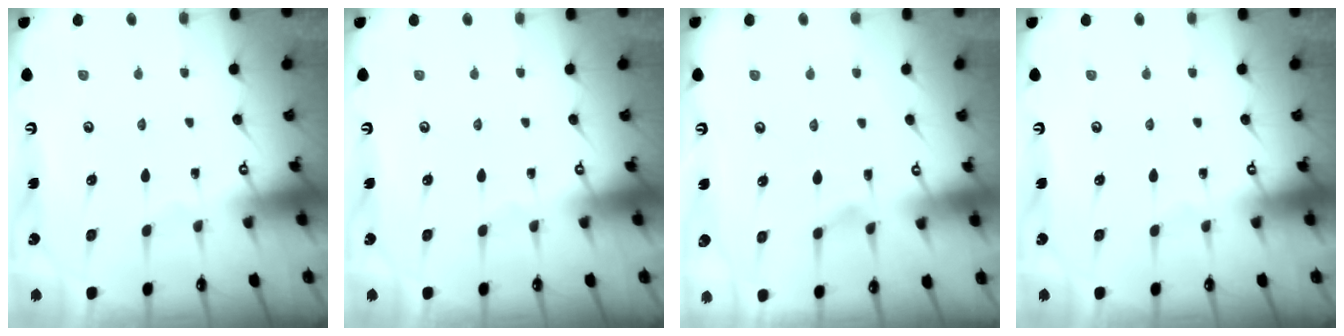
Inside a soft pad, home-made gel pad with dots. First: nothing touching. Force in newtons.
{"total": 0.0}
{"total": 2.9, "press": 2.7, "slide": 1.1}
{"total": 0.0}